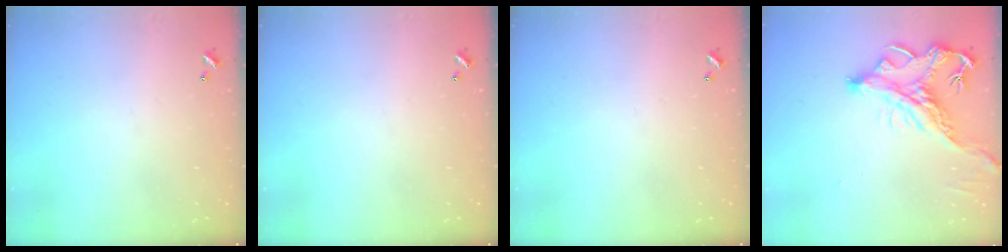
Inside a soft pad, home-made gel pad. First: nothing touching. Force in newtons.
{"total": 0.0}
{"total": 0.0}
{"total": 3.2, "press": 3.0, "slide": 1.3}